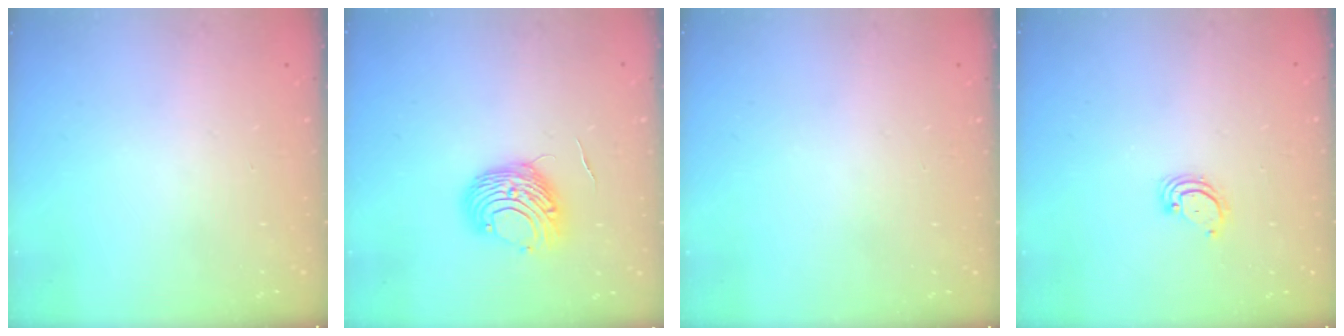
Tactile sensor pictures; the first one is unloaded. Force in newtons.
{"total": 10.2, "press": 10.2, "slide": 0.8}
{"total": 0.0}
{"total": 2.8, "press": 2.8, "slide": 0.2}